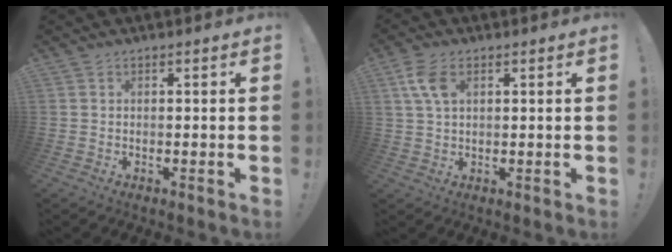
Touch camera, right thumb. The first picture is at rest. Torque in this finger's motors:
{"motor_torque": [0.22, 0.23, 0.57, 0.17, 0.04]}